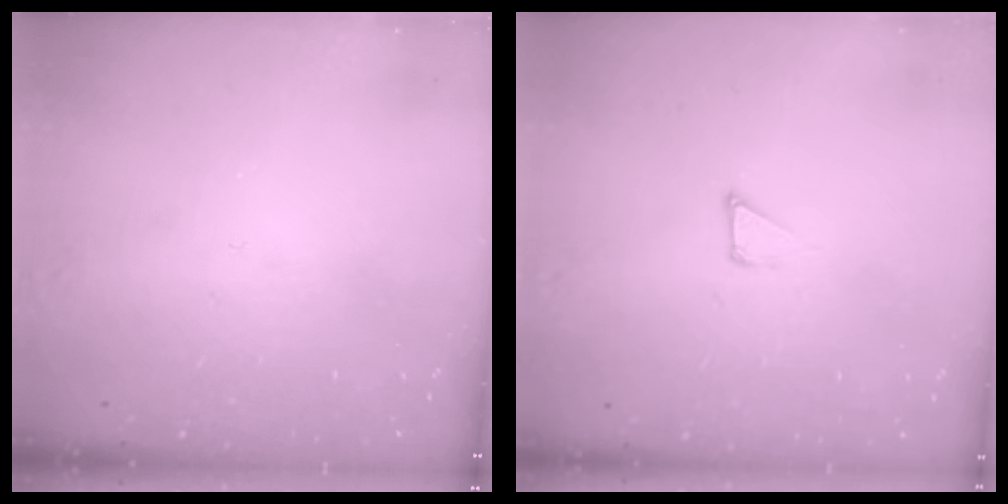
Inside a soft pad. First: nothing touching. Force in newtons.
{"total": 1.2, "press": 1.2, "slide": 0.0}